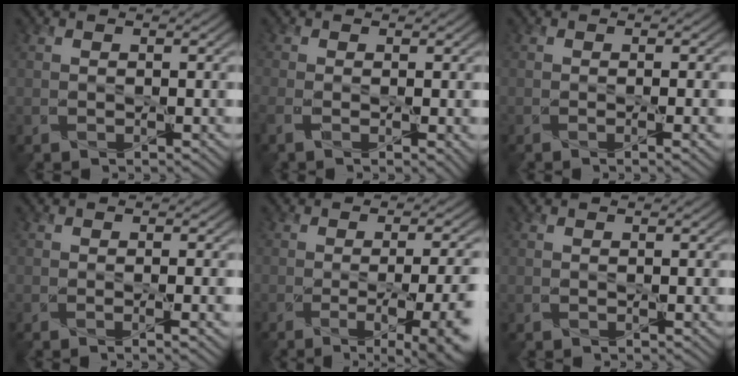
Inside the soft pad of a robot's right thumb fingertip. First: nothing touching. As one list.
[{"total": 3.5, "force": [-1.1, 1.0, 3.1], "torque": [-0.067, -0.014, -0.022]}, {"total": 2.6, "force": [-0.5, 0.6, 2.5], "torque": [-0.036, 0.000, -0.011]}, {"total": 2.9, "force": [-0.6, 0.7, 2.8], "torque": [-0.041, 0.000, -0.013]}, {"total": 13.2, "force": [-4.0, 4.9, 11.5], "torque": [-0.116, -0.012, -0.043]}, {"total": 0.0}]